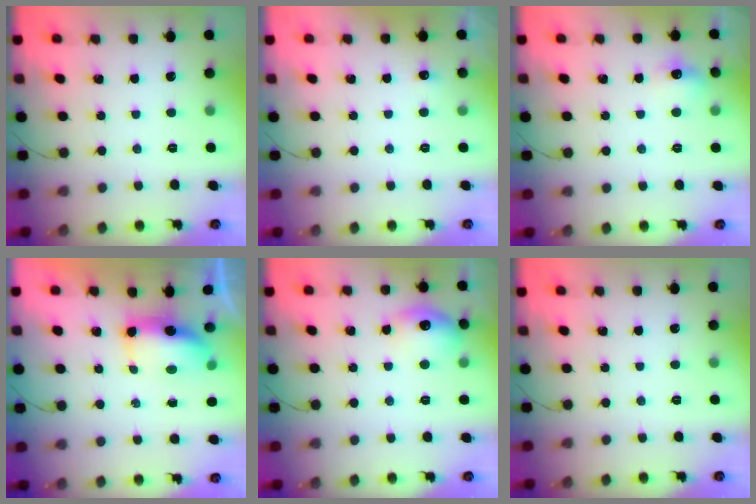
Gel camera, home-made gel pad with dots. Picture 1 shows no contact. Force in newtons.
{"total": 12.1, "press": 3.1, "slide": 11.7}
{"total": 6.8, "press": 6.6, "slide": 1.3}
{"total": 6.7, "press": 6.6, "slide": 1.1}
{"total": 11.8, "press": 11.7, "slide": 0.7}
{"total": 0.0}